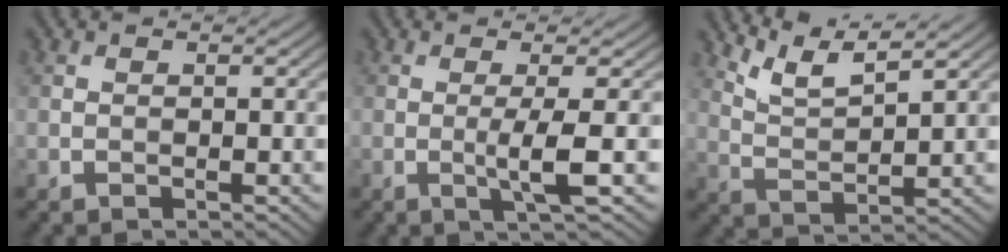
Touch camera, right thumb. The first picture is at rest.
{"total": 3.9, "force": [-0.3, 0.2, 3.9], "torque": [-0.070, 0.006, -0.013]}
{"total": 6.4, "force": [5.1, 1.0, 3.7], "torque": [-0.088, 0.003, 0.109]}